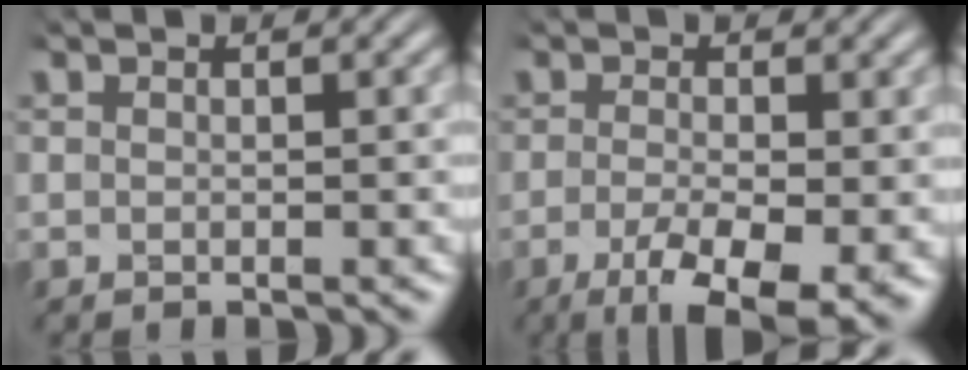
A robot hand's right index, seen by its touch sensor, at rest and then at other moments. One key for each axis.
{"total": 7.6, "fx": -4.1, "fy": 2.8, "fz": 5.8, "tx": -0.102, "ty": -0.048, "tz": -0.038}